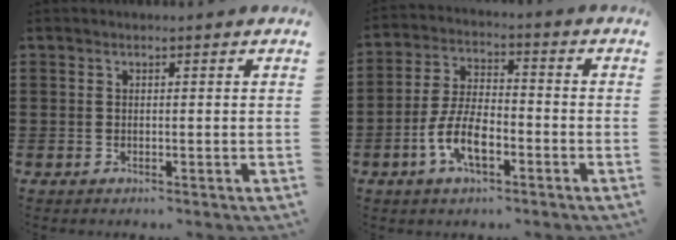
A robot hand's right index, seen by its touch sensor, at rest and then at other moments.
{"total": 7.9, "force": [-3.3, 3.4, 6.3], "torque": [-0.147, -0.004, -0.068]}